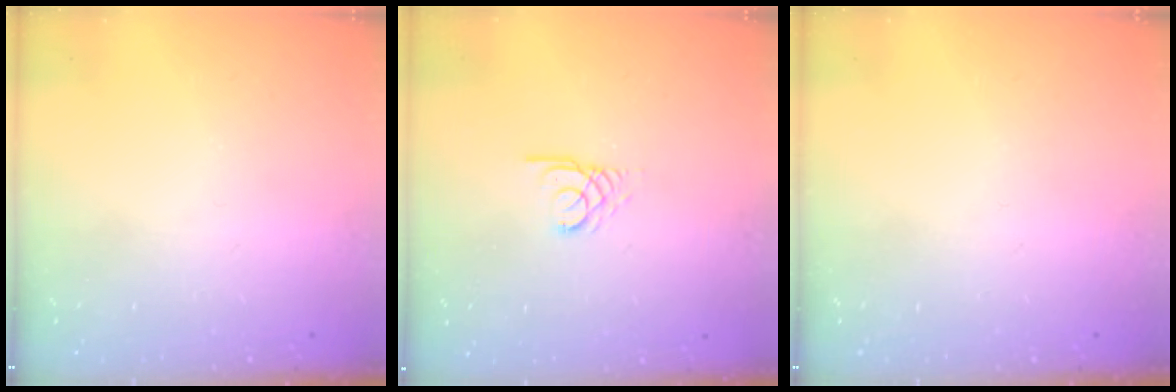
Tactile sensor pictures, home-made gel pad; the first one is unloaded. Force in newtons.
{"total": 2.2, "press": 2.2, "slide": 0.2}
{"total": 0.0}